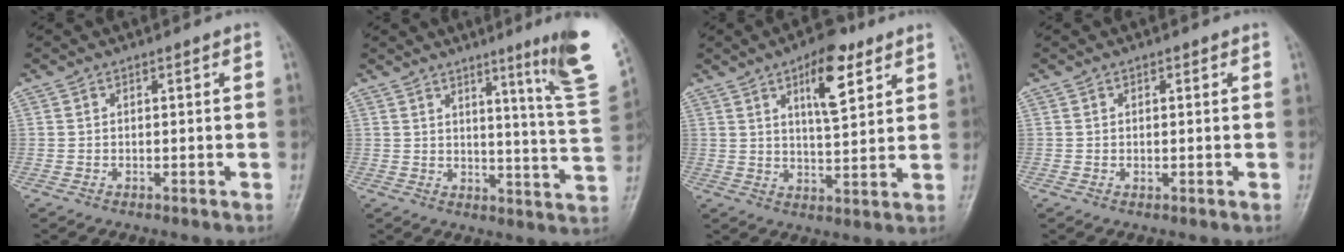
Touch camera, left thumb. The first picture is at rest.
{"total": 14.5, "force": [8.1, 0.2, 12.1], "torque": [-0.147, -0.056, 0.103]}
{"total": 9.9, "force": [5.2, 3.5, 7.6], "torque": [-0.102, -0.026, 0.081]}
{"total": 0.7, "force": [0.2, 0.6, 0.4], "torque": [-0.002, -0.001, 0.001]}